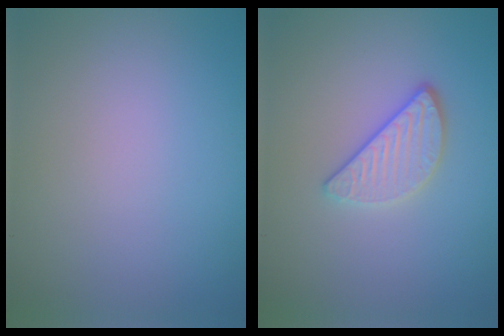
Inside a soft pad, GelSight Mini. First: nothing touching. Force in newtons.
{"total": 3.2, "press": 2.7, "slide": 1.8}